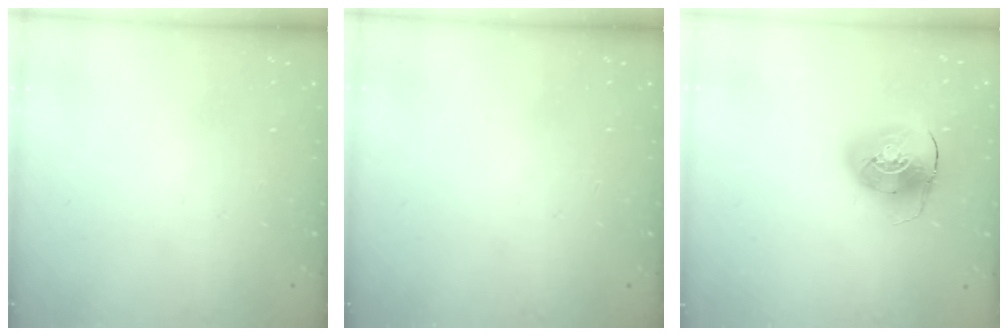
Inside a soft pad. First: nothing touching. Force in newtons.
{"total": 0.0}
{"total": 10.4, "press": 10.3, "slide": 1.8}